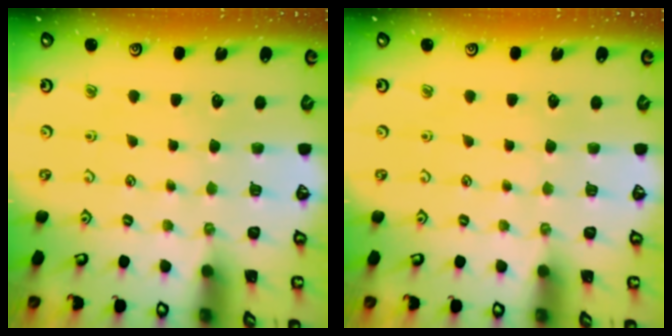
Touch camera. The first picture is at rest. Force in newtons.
{"total": 0.0}